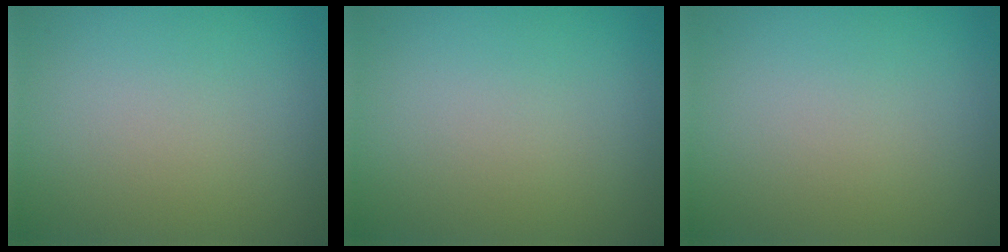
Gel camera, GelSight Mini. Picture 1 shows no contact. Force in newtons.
{"total": 0.0}
{"total": 0.0}